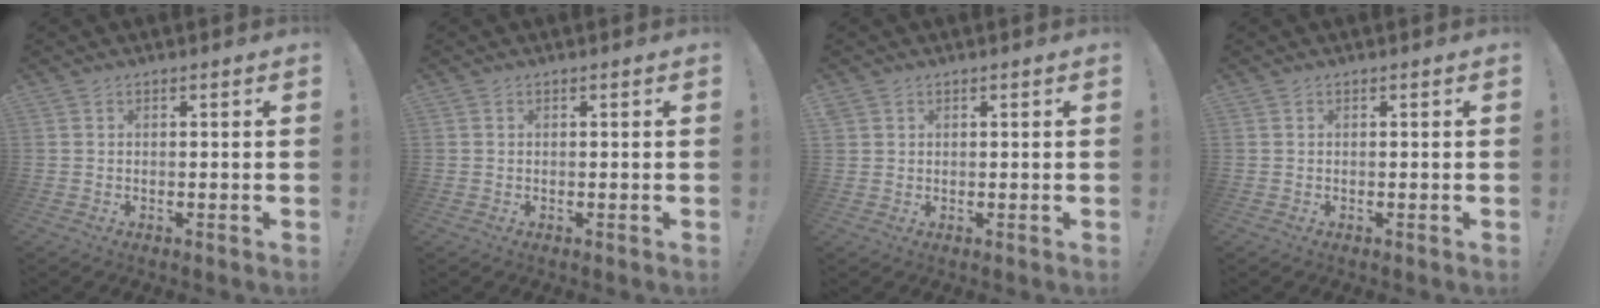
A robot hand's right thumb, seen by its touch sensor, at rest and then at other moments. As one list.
[{"total": 0.0}, {"total": 1.5, "force": [1.0, 1.2, 0.2], "torque": [-0.001, -0.001, 0.019]}, {"total": 0.0}]